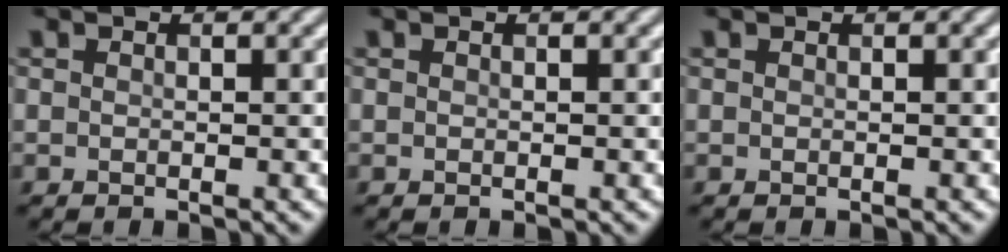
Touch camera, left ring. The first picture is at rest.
{"total": 0.0}
{"total": 0.0}